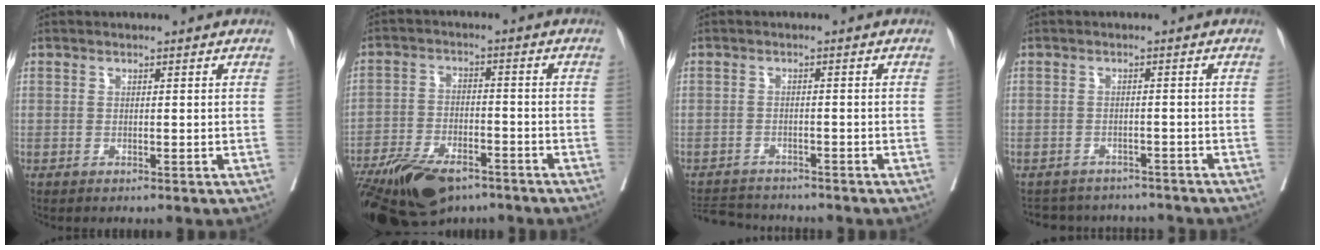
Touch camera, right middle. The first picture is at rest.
{"total": 14.9, "force": [-10.6, 6.1, 8.5], "torque": [-0.167, -0.018, -0.180]}
{"total": 6.4, "force": [-6.2, 0.9, 0.8], "torque": [-0.012, -0.002, -0.100]}
{"total": 8.0, "force": [-7.6, 2.7, 0.7], "torque": [-0.008, 0.015, -0.092]}